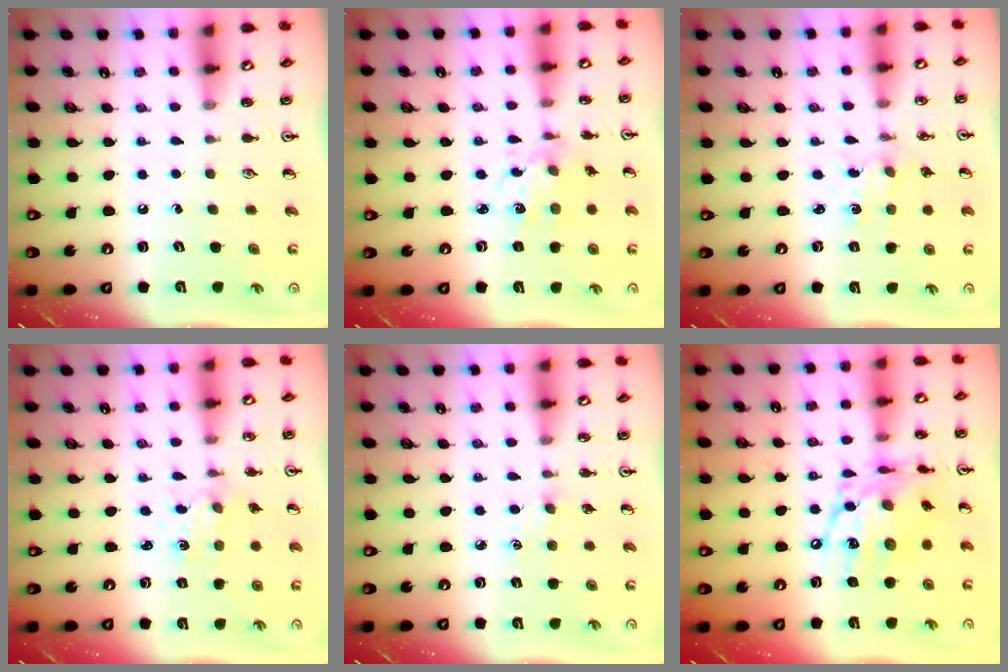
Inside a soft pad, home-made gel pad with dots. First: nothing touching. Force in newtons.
{"total": 4.7, "press": 4.5, "slide": 1.3}
{"total": 1.0, "press": 1.0, "slide": 0.2}
{"total": 1.7, "press": 1.7, "slide": 0.3}
{"total": 2.2, "press": 2.2, "slide": 0.3}
{"total": 14.4, "press": 14.4, "slide": 1.1}